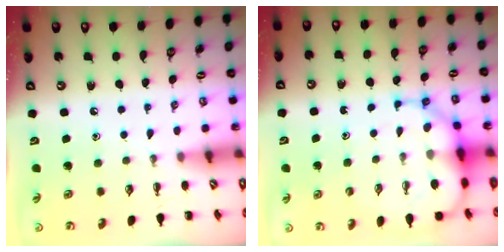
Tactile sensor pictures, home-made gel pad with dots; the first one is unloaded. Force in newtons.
{"total": 10.3, "press": 9.9, "slide": 3.1}